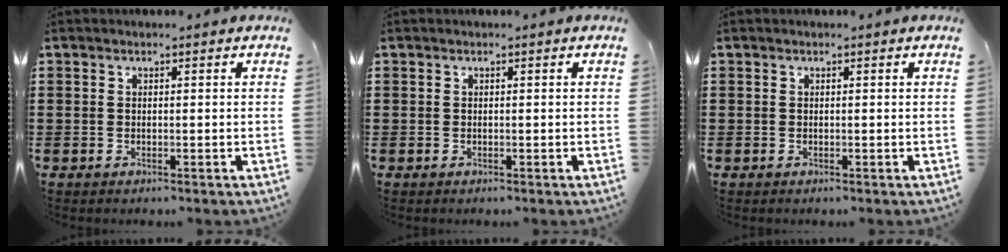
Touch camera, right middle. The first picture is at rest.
{"total": 0.0}
{"total": 0.0}